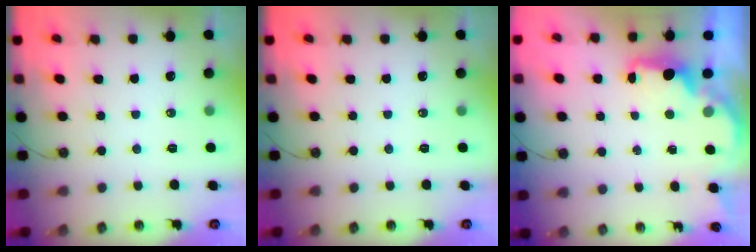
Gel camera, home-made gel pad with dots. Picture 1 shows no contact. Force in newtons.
{"total": 0.0}
{"total": 2.4, "press": 2.2, "slide": 0.8}